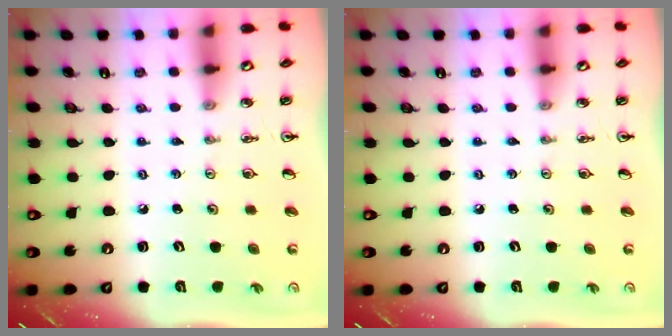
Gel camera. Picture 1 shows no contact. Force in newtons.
{"total": 0.0}